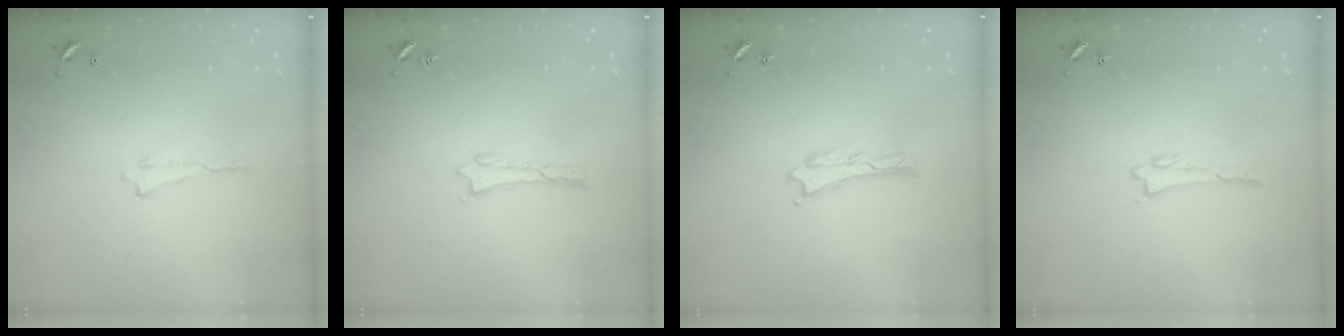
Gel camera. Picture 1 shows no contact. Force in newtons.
{"total": 0.0}
{"total": 0.0}
{"total": 0.0}